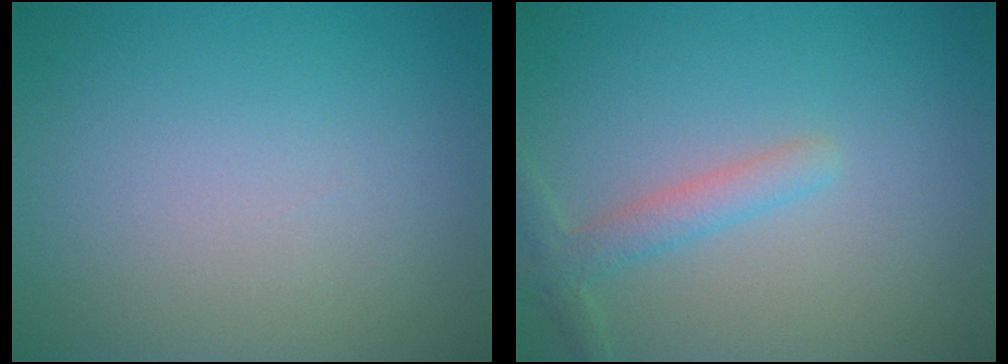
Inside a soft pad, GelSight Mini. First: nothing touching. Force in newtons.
{"total": 2.1, "press": 2.1, "slide": 0.1}